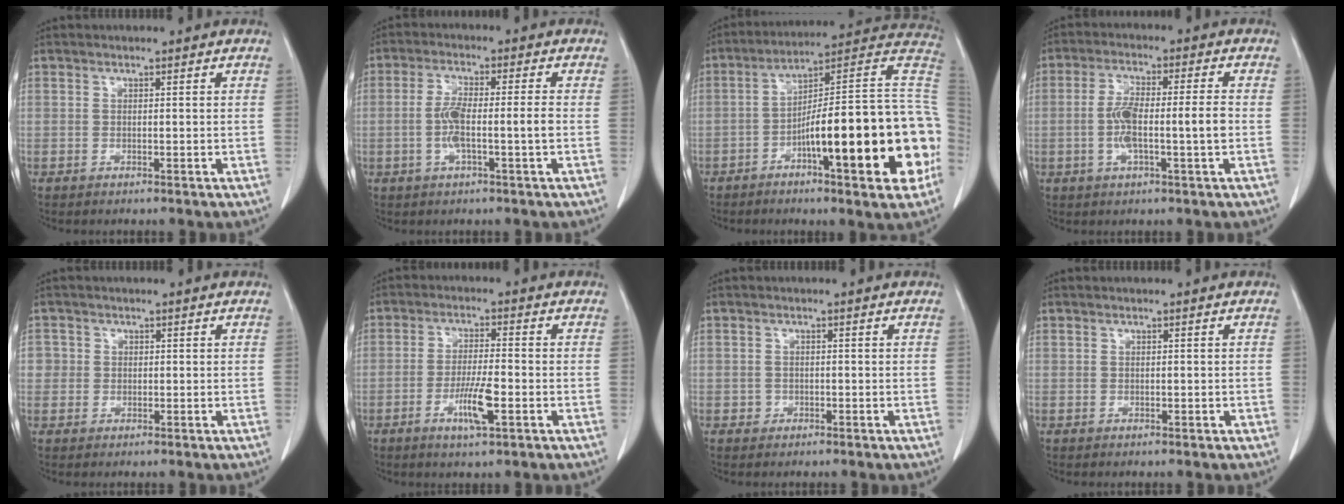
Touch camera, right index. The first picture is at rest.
{"total": 6.0, "force": [-1.2, 0.3, 5.9], "torque": [-0.119, 0.007, -0.022]}
{"total": 23.8, "force": [-6.5, 2.3, 22.8], "torque": [-0.247, 0.024, -0.093]}
{"total": 7.8, "force": [-1.3, 0.9, 7.7], "torque": [-0.151, 0.014, -0.023]}
{"total": 2.1, "force": [0.2, 2.1, 0.1], "torque": [0.012, 0.005, 0.001]}
{"total": 6.2, "force": [-2.4, 0.7, 5.7], "torque": [-0.107, -0.007, -0.043]}
{"total": 1.1, "force": [-0.4, 1.0, 0.1], "torque": [0.002, 0.006, -0.009]}
{"total": 0.0}